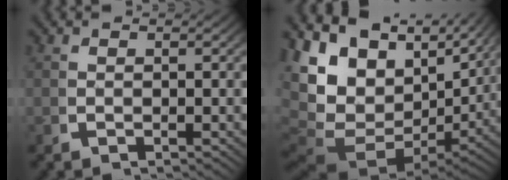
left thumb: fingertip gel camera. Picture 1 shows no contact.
{"total": 16.2, "force": [1.8, 11.7, 11.1], "torque": [-0.254, -0.042, 0.043]}